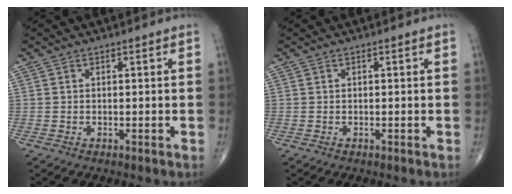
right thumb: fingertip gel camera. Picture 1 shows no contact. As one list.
[{"total": 0.0}]